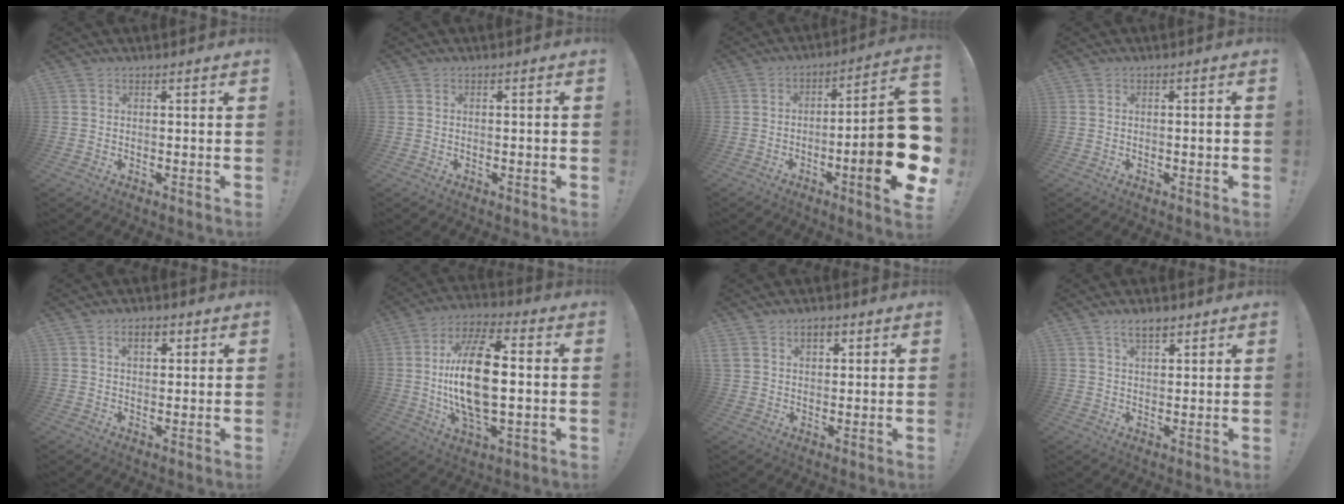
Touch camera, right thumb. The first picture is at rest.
{"total": 1.0, "force": [-0.5, 0.0, 0.9], "torque": [-0.015, 0.001, -0.008]}
{"total": 21.5, "force": [-4.5, 4.4, 20.6], "torque": [-0.290, 0.016, -0.065]}
{"total": 1.9, "force": [-0.4, 0.2, 1.9], "torque": [-0.024, 0.000, -0.009]}
{"total": 3.9, "force": [1.9, 2.2, 2.7], "torque": [-0.036, -0.001, 0.029]}
{"total": 20.2, "force": [0.3, 9.1, 18.0], "torque": [-0.336, -0.001, 0.000]}
{"total": 5.1, "force": [2.5, 3.6, 2.7], "torque": [-0.047, 0.000, 0.047]}
{"total": 4.9, "force": [3.2, 2.3, 2.9], "torque": [-0.047, -0.011, 0.059]}